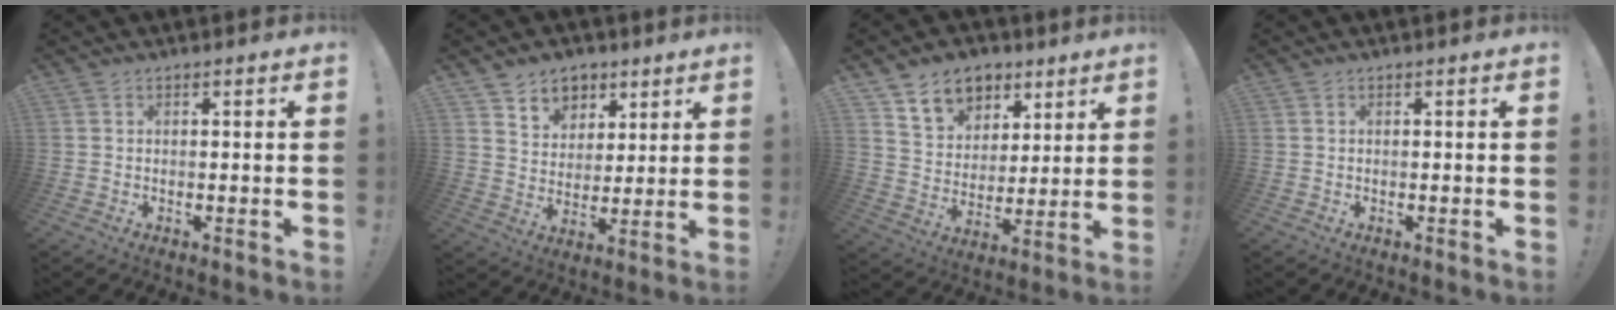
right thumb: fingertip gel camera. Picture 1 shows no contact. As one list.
[{"total": 8.6, "force": [5.5, 6.5, 1.6], "torque": [-0.022, -0.042, 0.107]}, {"total": 12.8, "force": [7.8, 9.2, 4.1], "torque": [-0.060, -0.047, 0.150]}, {"total": 0.0}]